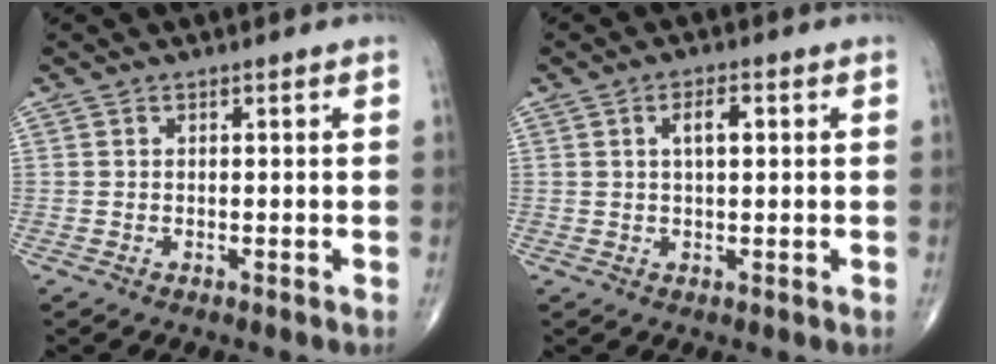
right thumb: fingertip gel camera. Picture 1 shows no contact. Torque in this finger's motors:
{"motor_torque": [0.50, 1.82, 0.40, -0.05, 0.03]}